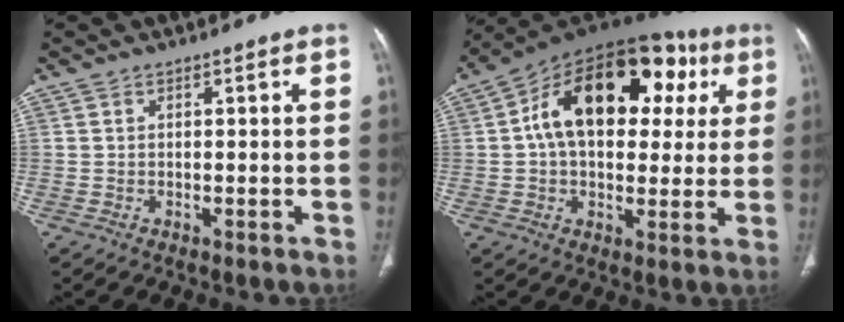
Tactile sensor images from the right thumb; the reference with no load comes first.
{"total": 24.6, "force": [6.0, 14.9, 18.6], "torque": [-0.254, 0.039, 0.084]}